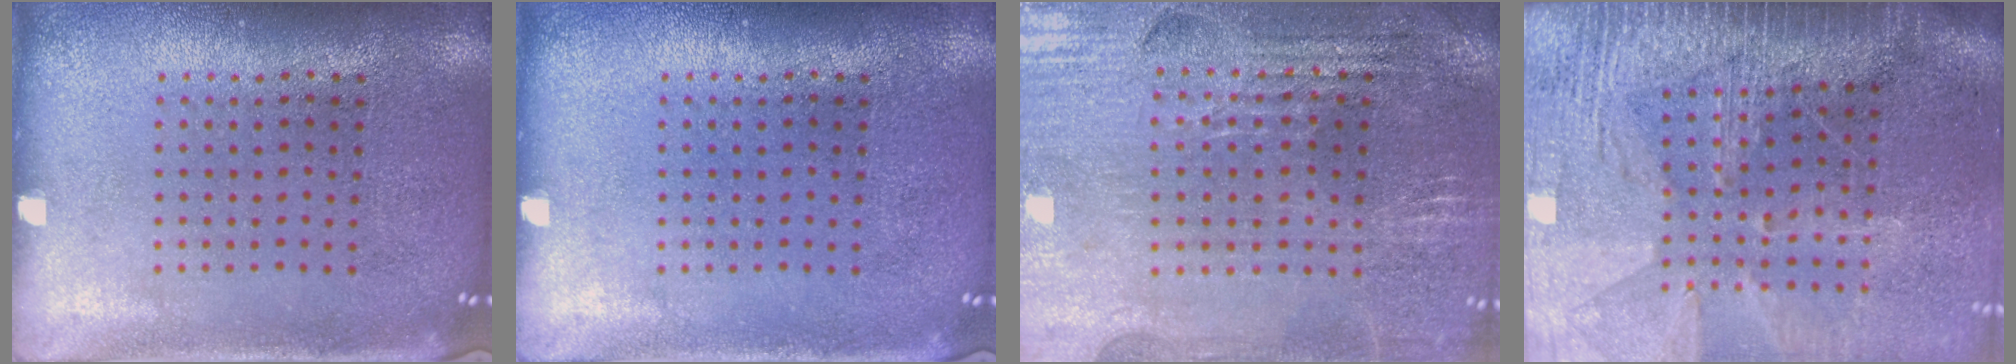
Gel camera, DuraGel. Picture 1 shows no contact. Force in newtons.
{"total": 0.0}
{"total": 2.9, "press": 2.8, "slide": 0.5}
{"total": 3.8, "press": 3.3, "slide": 1.8}